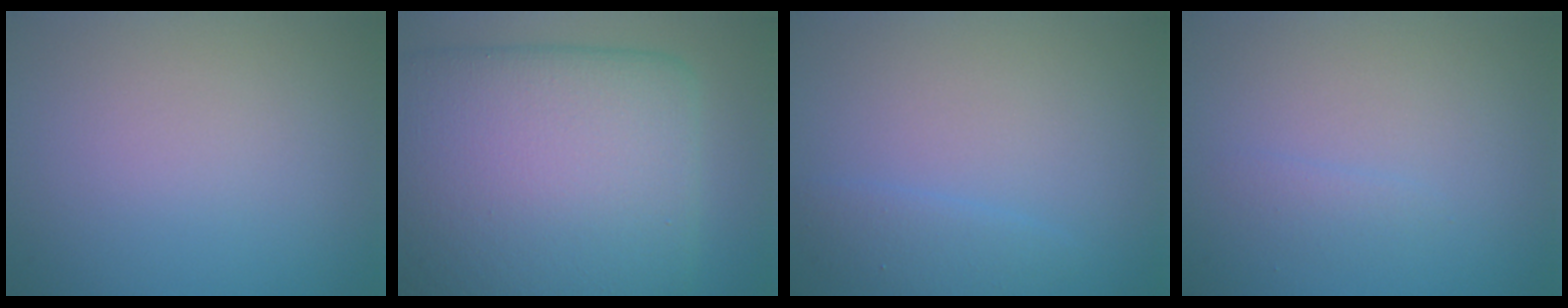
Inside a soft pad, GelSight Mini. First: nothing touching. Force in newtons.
{"total": 17.9, "press": 17.9, "slide": 0.3}
{"total": 1.7, "press": 1.7, "slide": 0.2}
{"total": 0.9, "press": 0.9, "slide": 0.1}